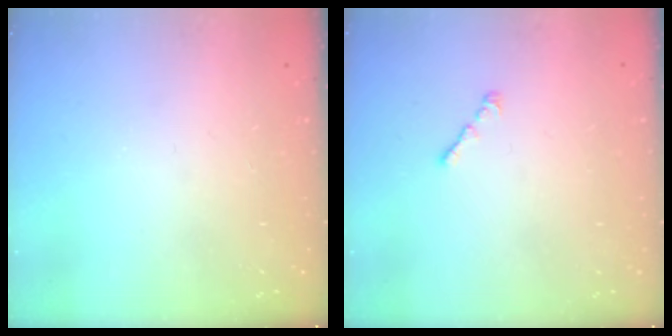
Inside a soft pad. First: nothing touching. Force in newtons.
{"total": 1.0, "press": 0.9, "slide": 0.5}